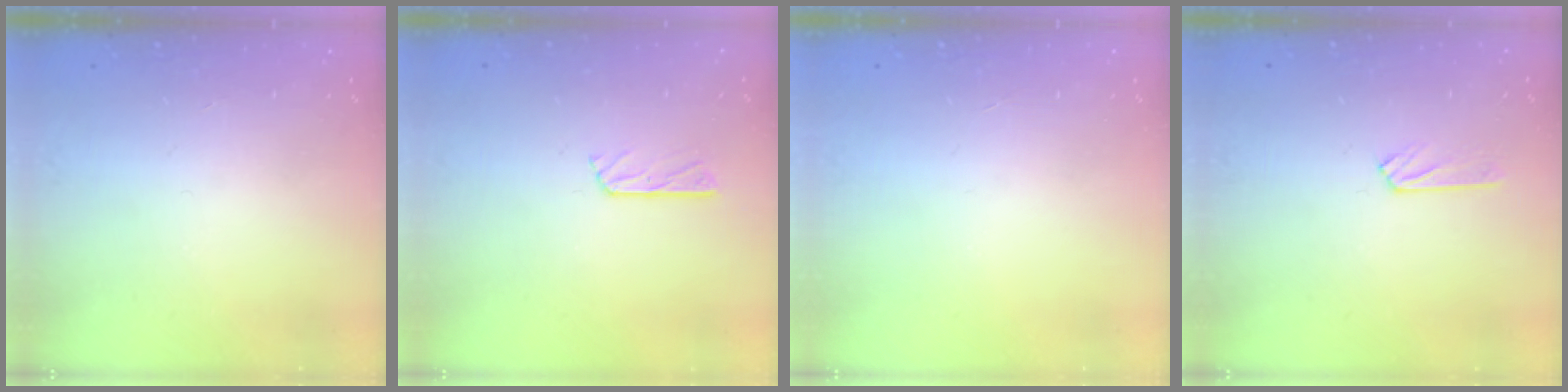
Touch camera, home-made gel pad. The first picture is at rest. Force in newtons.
{"total": 3.4, "press": 3.4, "slide": 0.4}
{"total": 0.0}
{"total": 4.5, "press": 4.4, "slide": 0.6}